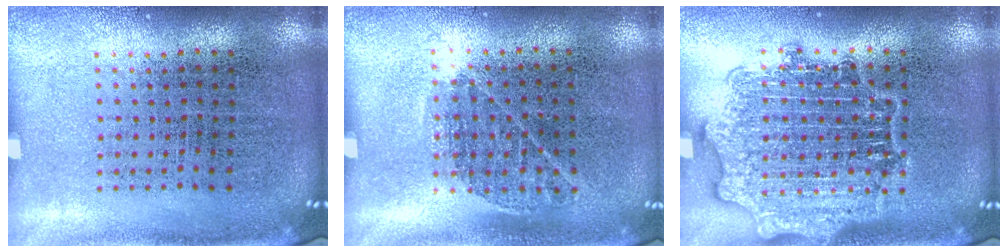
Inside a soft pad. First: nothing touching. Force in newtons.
{"total": 0.8, "press": 0.6, "slide": 0.6}
{"total": 2.8, "press": 2.8, "slide": 0.4}